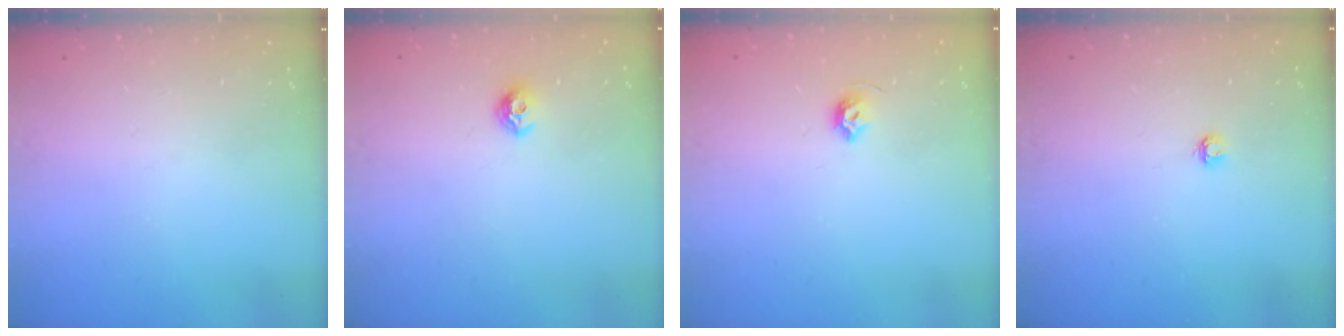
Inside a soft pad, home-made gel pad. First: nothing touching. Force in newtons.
{"total": 6.5, "press": 6.5, "slide": 0.7}
{"total": 5.7, "press": 5.7, "slide": 0.7}
{"total": 3.2, "press": 3.2, "slide": 0.3}